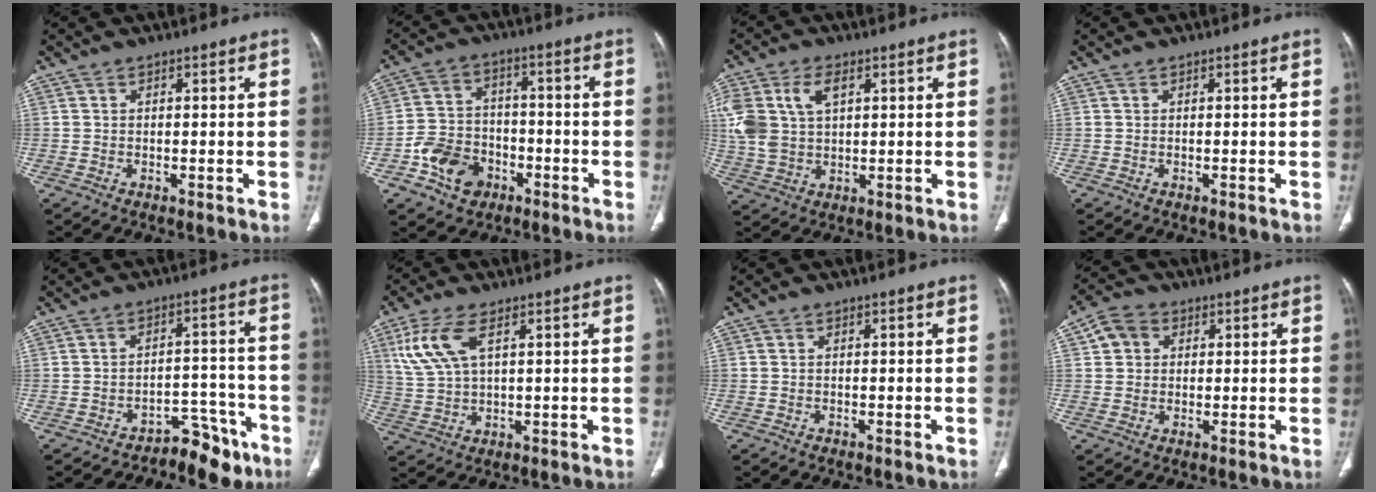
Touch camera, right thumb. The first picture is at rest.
{"total": 10.1, "force": [-4.7, 7.8, 4.6], "torque": [-0.057, 0.028, -0.079]}
{"total": 12.0, "force": [3.7, 7.7, 8.5], "torque": [-0.193, 0.006, 0.079]}
{"total": 0.0}
{"total": 7.2, "force": [-5.7, 3.8, 2.2], "torque": [0.000, 0.085, -0.082]}
{"total": 8.8, "force": [3.6, 3.7, 7.1], "torque": [-0.167, -0.002, 0.080]}
{"total": 0.0}
{"total": 5.3, "force": [1.5, 4.5, 2.4], "torque": [-0.030, 0.005, 0.022]}